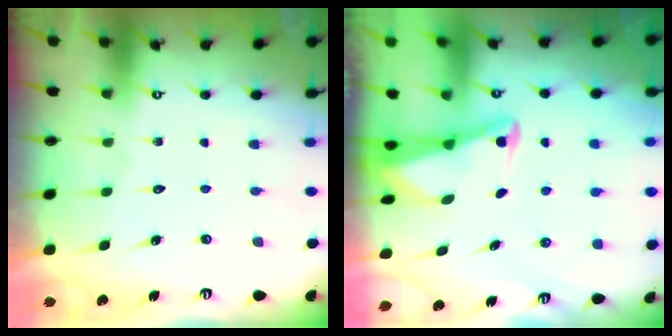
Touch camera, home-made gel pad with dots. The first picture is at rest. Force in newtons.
{"total": 2.7, "press": 2.6, "slide": 0.6}